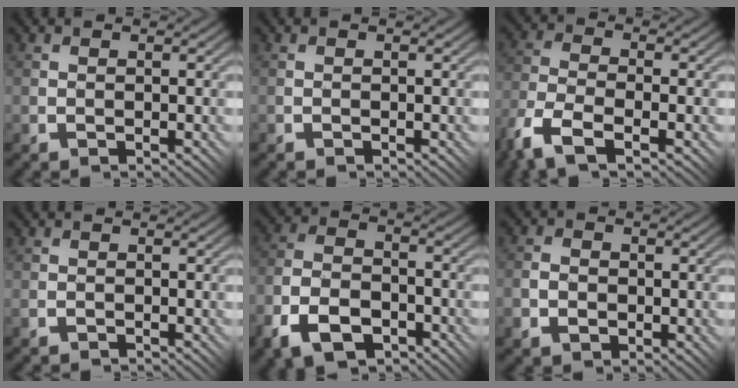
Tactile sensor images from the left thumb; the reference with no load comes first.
{"total": 0.0}
{"total": 8.6, "force": [-5.5, 3.3, 5.6], "torque": [-0.130, -0.014, -0.114]}
{"total": 0.6, "force": [-0.5, 0.2, -0.1], "torque": [0.004, 0.000, -0.014]}
{"total": 9.6, "force": [-5.9, 5.2, 5.5], "torque": [-0.131, -0.007, -0.121]}
{"total": 3.5, "force": [-1.1, 2.9, 1.6], "torque": [-0.026, -0.004, -0.032]}